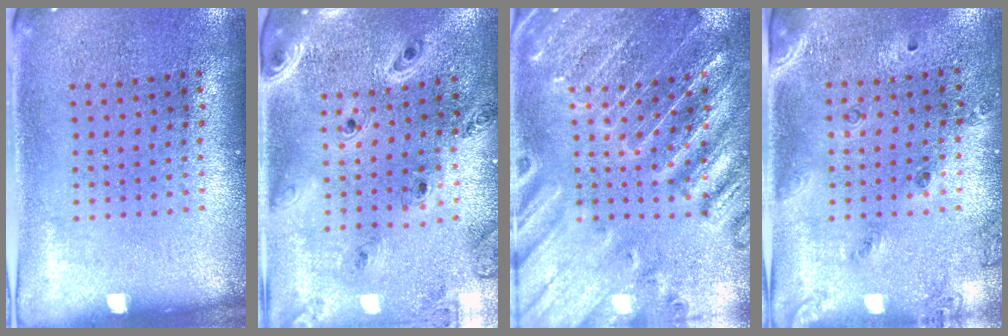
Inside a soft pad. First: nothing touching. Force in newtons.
{"total": 1.6, "press": 1.6, "slide": 0.3}
{"total": 3.3, "press": 3.2, "slide": 0.8}
{"total": 1.5, "press": 1.3, "slide": 0.7}